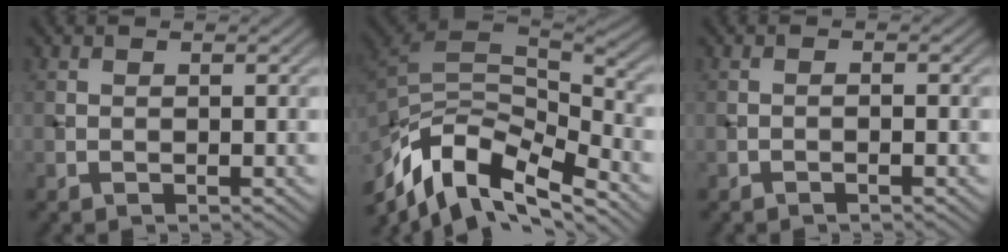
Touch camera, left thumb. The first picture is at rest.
{"total": 13.8, "force": [-8.5, 5.5, 9.4], "torque": [-0.218, -0.016, -0.149]}
{"total": 0.8, "force": [-0.5, 0.0, 0.5], "torque": [-0.008, 0.004, -0.012]}